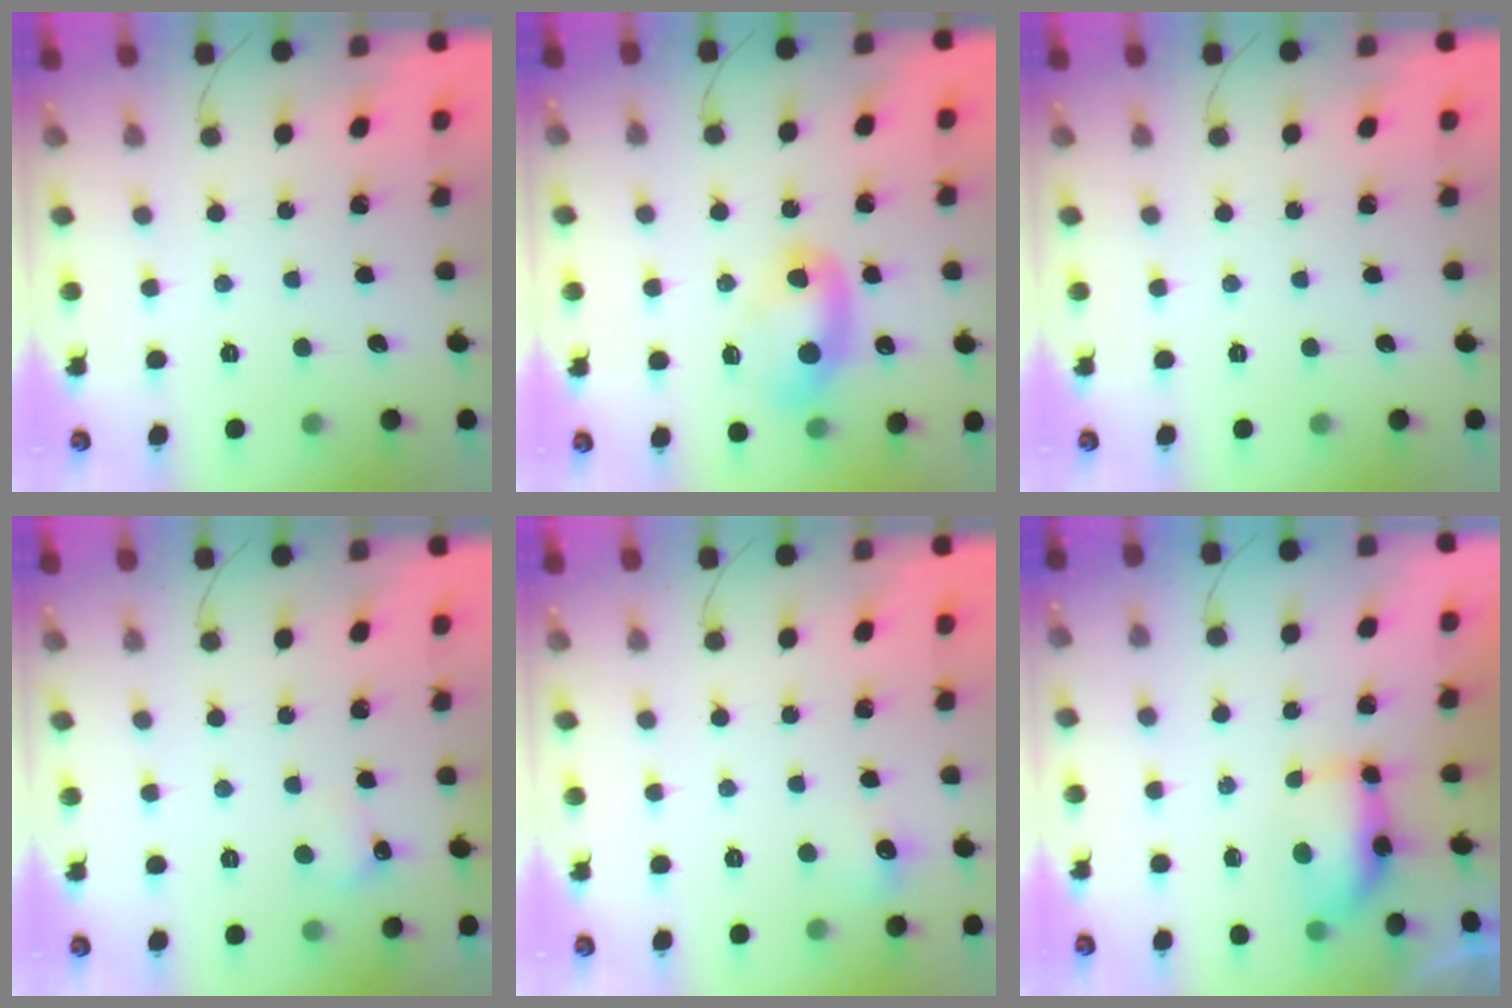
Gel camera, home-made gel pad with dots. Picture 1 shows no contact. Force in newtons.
{"total": 8.8, "press": 8.8, "slide": 0.8}
{"total": 0.0}
{"total": 6.0, "press": 5.9, "slide": 1.3}
{"total": 5.7, "press": 5.6, "slide": 1.1}
{"total": 8.8, "press": 7.8, "slide": 3.9}